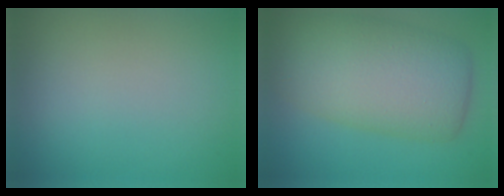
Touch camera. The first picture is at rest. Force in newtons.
{"total": 9.6, "press": 9.6, "slide": 0.6}